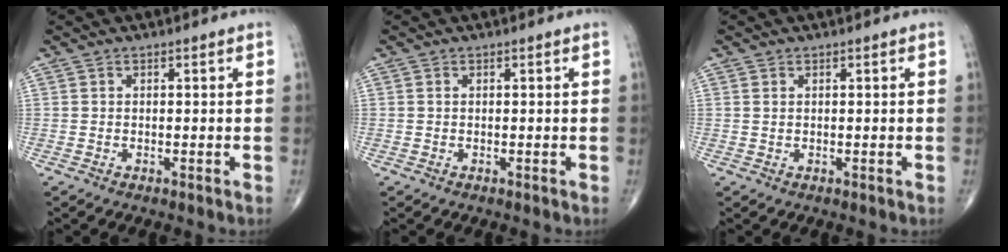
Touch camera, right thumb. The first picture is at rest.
{"total": 0.0}
{"total": 0.5, "force": [0.2, 0.3, 0.3], "torque": [-0.010, 0.002, 0.004]}